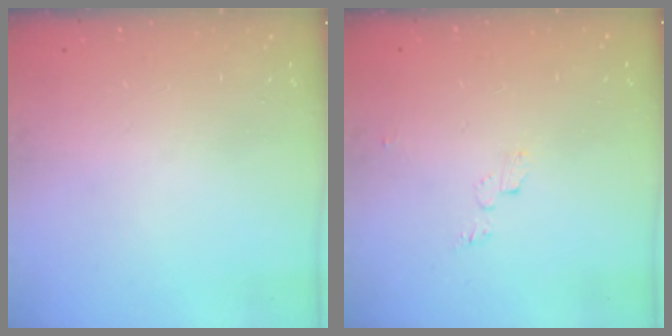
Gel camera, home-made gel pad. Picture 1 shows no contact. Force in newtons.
{"total": 3.6, "press": 3.6, "slide": 0.4}